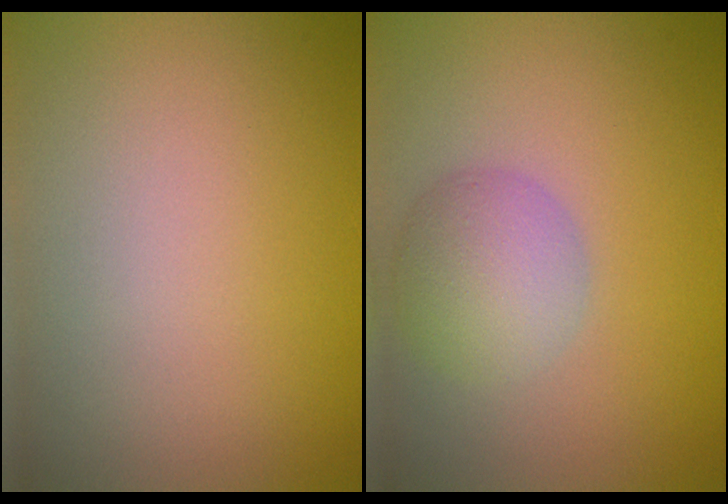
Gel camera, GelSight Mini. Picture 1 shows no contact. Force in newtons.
{"total": 4.3, "press": 4.3, "slide": 0.4}